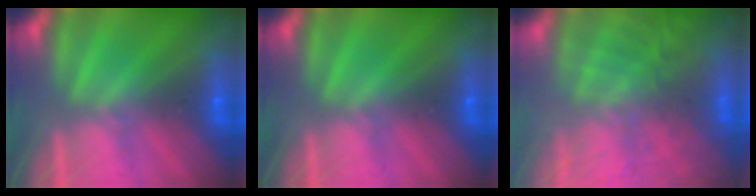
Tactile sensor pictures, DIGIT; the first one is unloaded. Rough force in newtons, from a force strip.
{"total": 0.0}
{"total": 6.9}